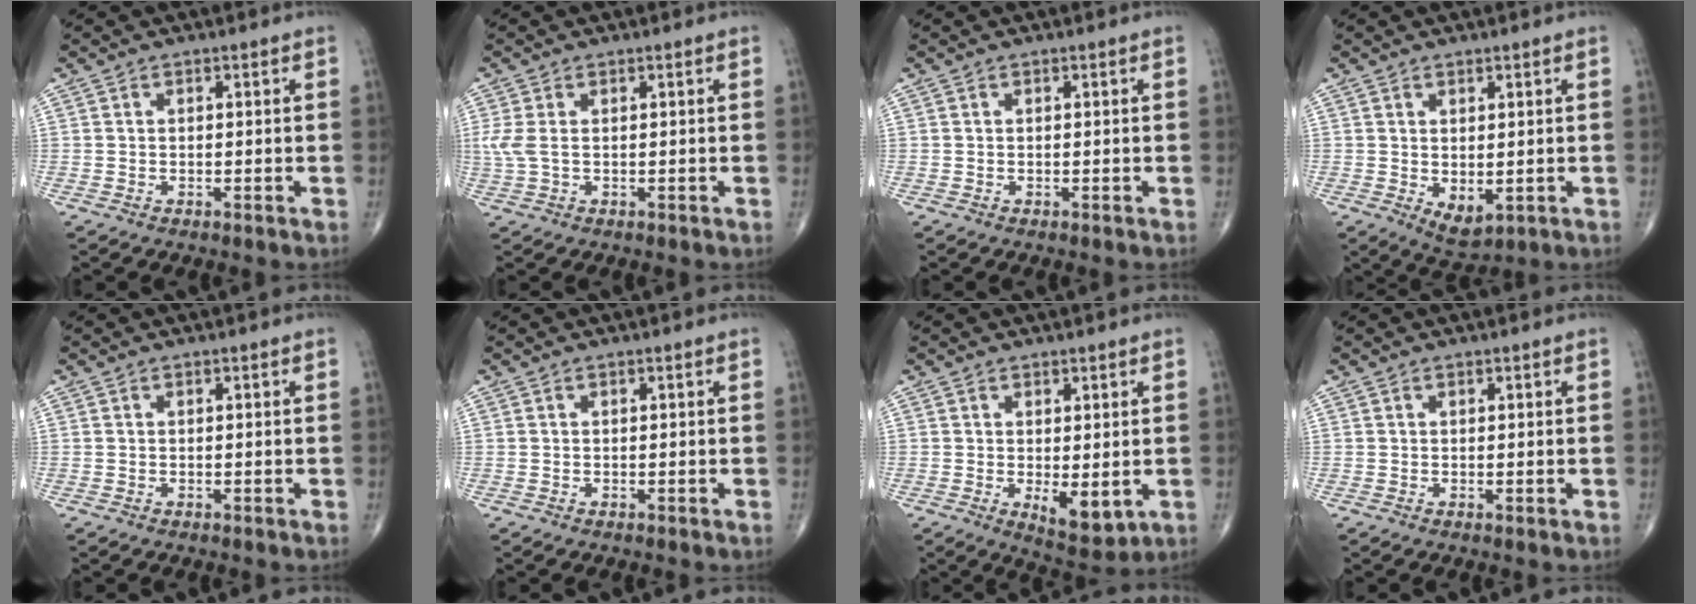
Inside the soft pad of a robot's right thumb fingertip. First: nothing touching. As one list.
[{"total": 3.4, "force": [0.4, 1.9, 2.8], "torque": [-0.089, 0.006, 0.013]}, {"total": 0.0}, {"total": 4.6, "force": [-0.5, 2.5, 3.8], "torque": [-0.051, -0.008, 0.008]}, {"total": 0.0}, {"total": 0.0}, {"total": 6.3, "force": [-0.9, 2.8, 5.6], "torque": [-0.071, -0.019, -0.001]}, {"total": 0.0}]